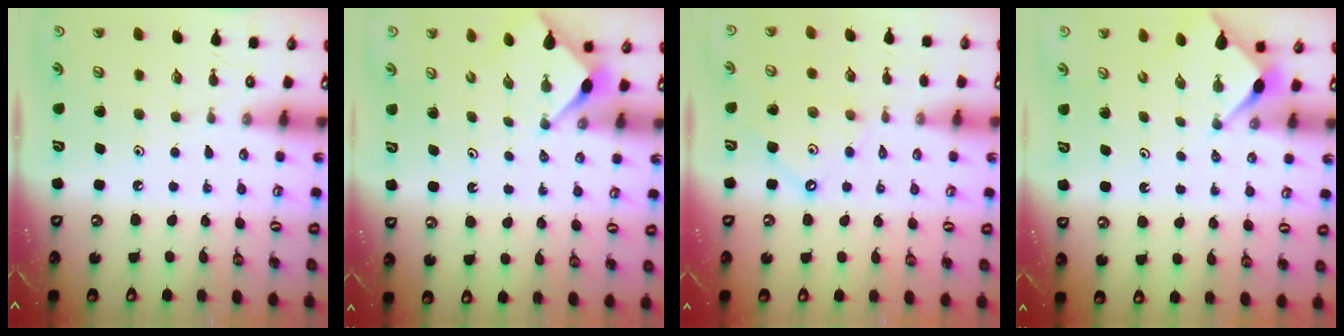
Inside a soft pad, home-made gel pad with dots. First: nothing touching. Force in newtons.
{"total": 2.9, "press": 2.9, "slide": 0.3}
{"total": 4.1, "press": 4.1, "slide": 0.6}
{"total": 2.7, "press": 2.7, "slide": 0.3}